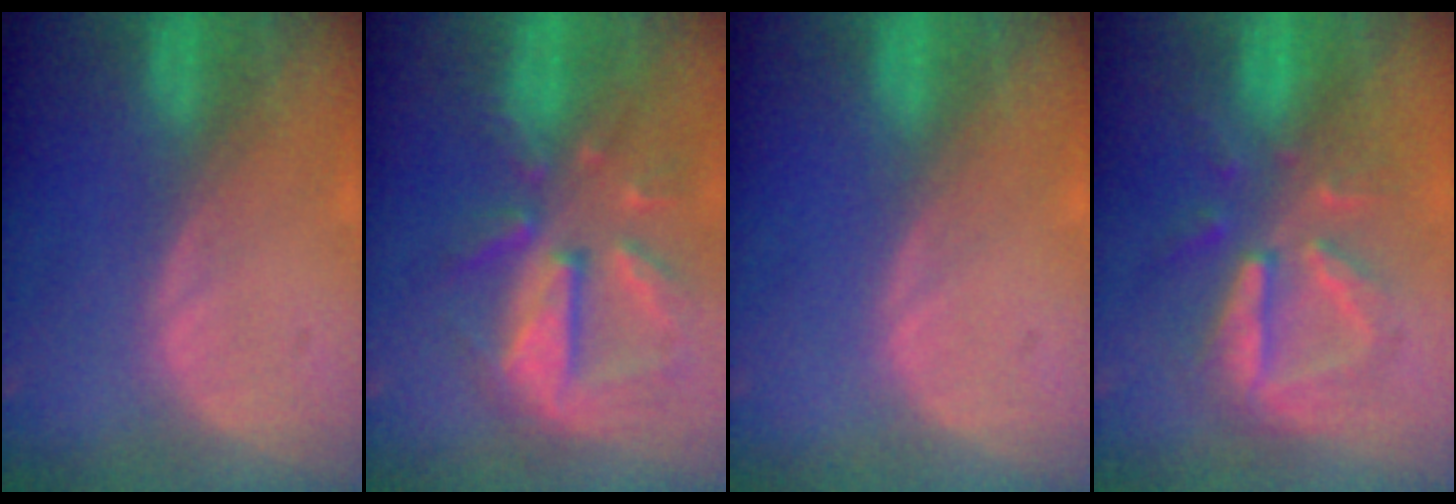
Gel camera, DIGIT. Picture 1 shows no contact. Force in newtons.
{"total": 10.7, "press": 9.5, "slide": 5.0}
{"total": 0.0}
{"total": 8.0, "press": 8.0, "slide": 0.1}